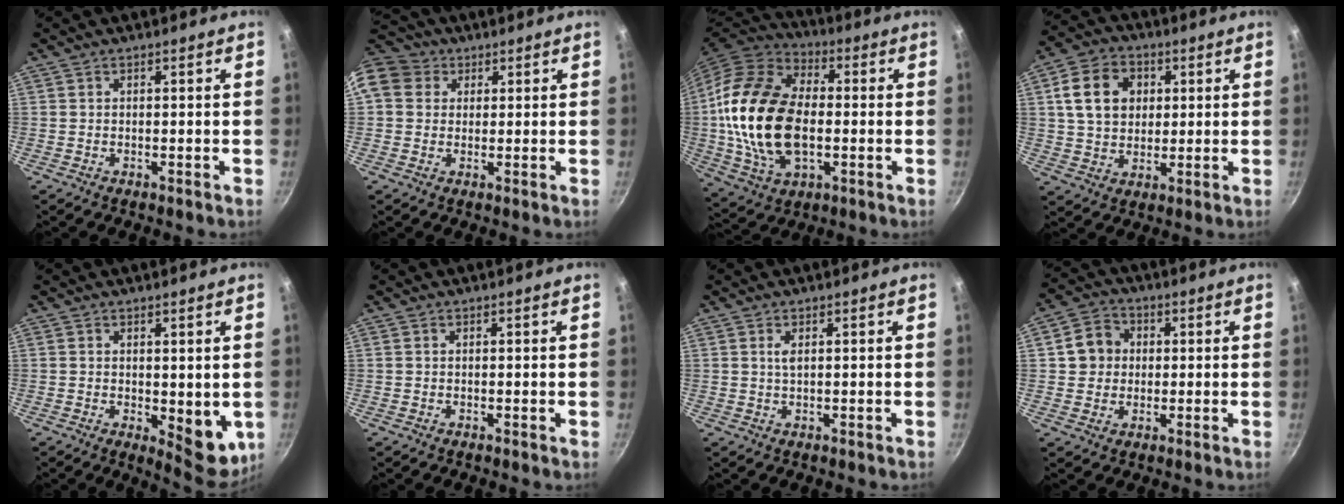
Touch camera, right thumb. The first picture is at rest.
{"total": 11.8, "force": [3.4, 10.1, 5.2], "torque": [-0.099, 0.026, 0.049]}
{"total": 23.2, "force": [-0.9, 14.5, 18.1], "torque": [-0.335, 0.016, -0.019]}
{"total": 12.0, "force": [3.0, 9.3, 7.0], "torque": [-0.105, 0.006, 0.044]}
{"total": 7.8, "force": [-0.3, 3.7, 6.9], "torque": [-0.063, -0.014, 0.005]}
{"total": 0.0}
{"total": 1.4, "force": [0.5, 0.5, 1.2], "torque": [-0.026, -0.001, 0.011]}
{"total": 6.9, "force": [1.0, 6.3, 2.8], "torque": [-0.013, 0.010, 0.006]}